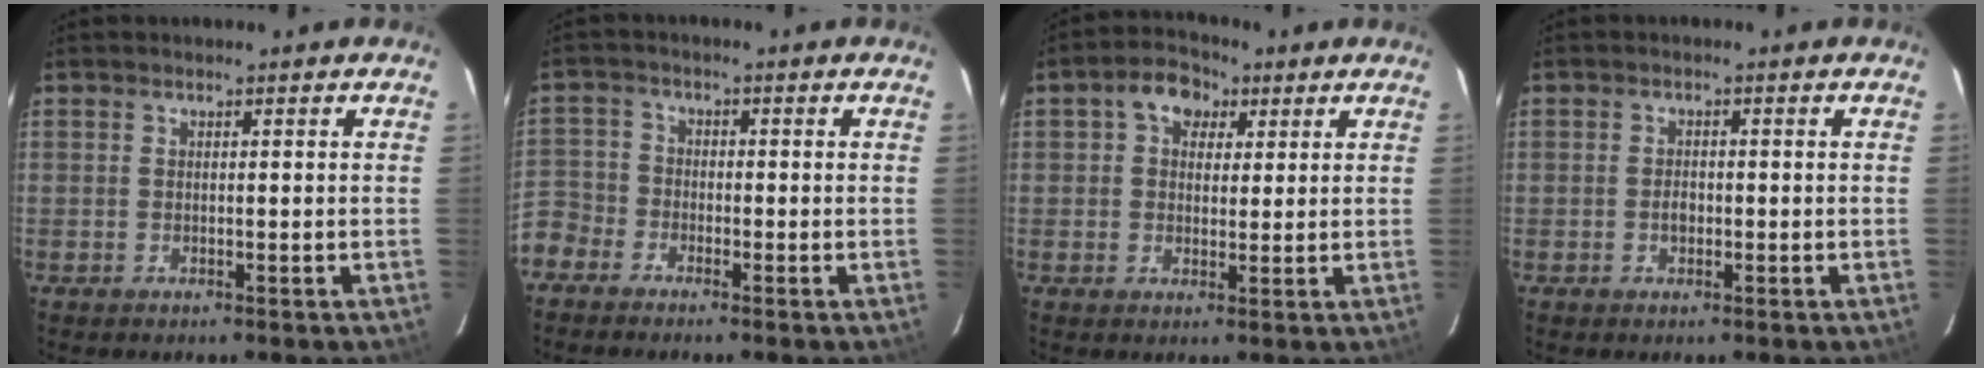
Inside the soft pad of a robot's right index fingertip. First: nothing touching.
{"total": 6.0, "force": [-4.0, 4.4, 0.8], "torque": [-0.029, 0.013, -0.094]}
{"total": 6.4, "force": [2.5, 4.8, 3.3], "torque": [-0.054, 0.022, 0.038]}
{"total": 1.7, "force": [-0.4, 1.2, 1.1], "torque": [-0.021, 0.005, -0.008]}